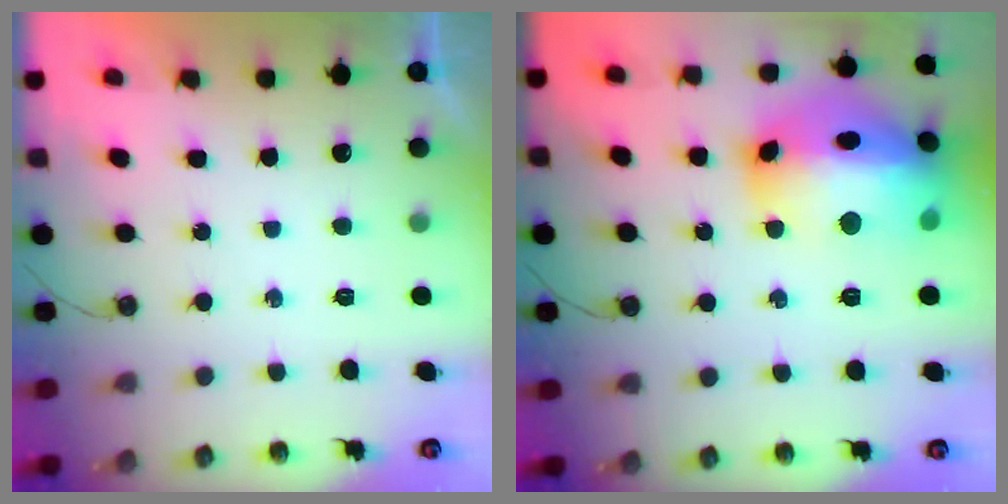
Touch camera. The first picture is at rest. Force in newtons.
{"total": 24.0, "press": 23.9, "slide": 2.5}